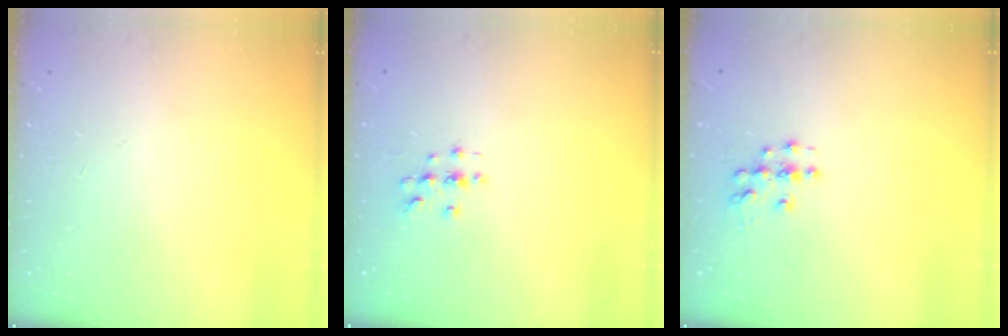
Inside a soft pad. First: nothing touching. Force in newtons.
{"total": 3.0, "press": 3.0, "slide": 0.3}
{"total": 6.1, "press": 6.1, "slide": 0.3}